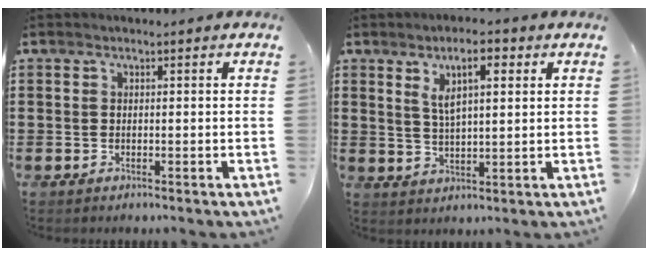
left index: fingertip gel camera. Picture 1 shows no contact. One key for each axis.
{"total": 6.1, "fx": 3.0, "fy": 2.1, "fz": 4.9, "tx": -0.096, "ty": 0.006, "tz": 0.049}